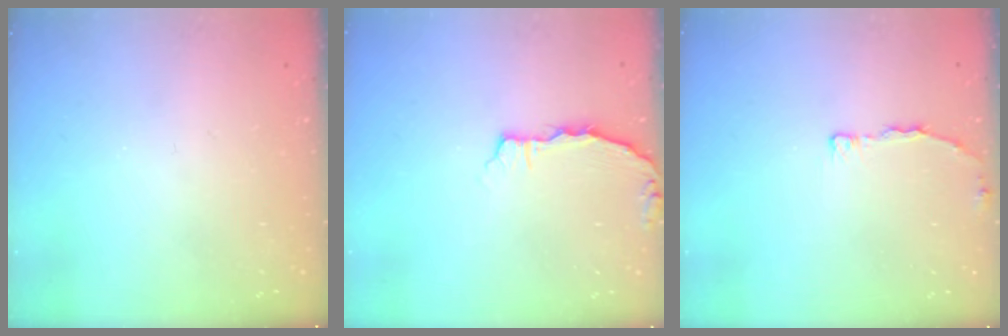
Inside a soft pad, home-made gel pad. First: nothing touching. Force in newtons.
{"total": 2.8, "press": 2.8, "slide": 0.4}
{"total": 3.6, "press": 3.6, "slide": 0.3}